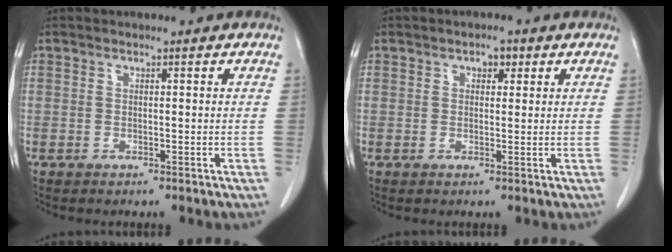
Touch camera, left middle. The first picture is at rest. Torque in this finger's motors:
{"motor_torque": [0.30, -0.24, -0.01, 0.00]}